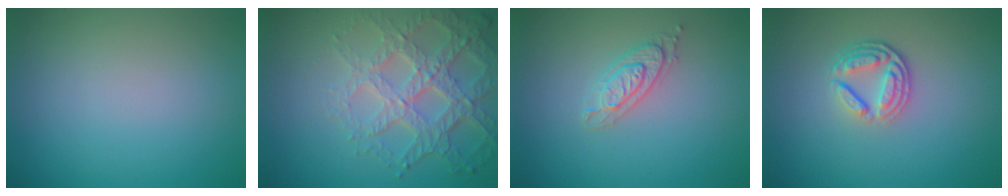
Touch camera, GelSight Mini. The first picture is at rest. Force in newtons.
{"total": 6.2, "press": 4.8, "slide": 3.8}
{"total": 2.1, "press": 2.0, "slide": 0.4}
{"total": 3.8, "press": 2.8, "slide": 2.6}